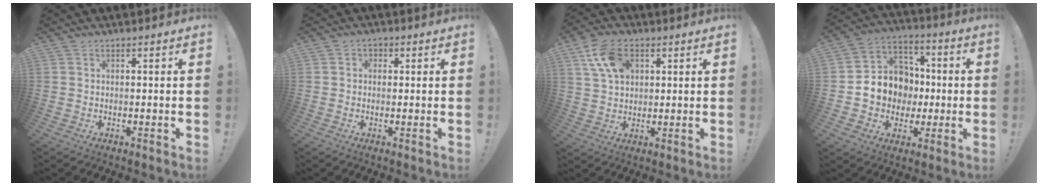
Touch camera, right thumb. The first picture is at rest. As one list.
[{"total": 2.0, "force": [-0.3, 1.7, 1.0], "torque": [-0.015, 0.008, -0.006]}, {"total": 11.3, "force": [4.5, 7.4, 7.2], "torque": [-0.123, -0.004, 0.086]}, {"total": 11.9, "force": [-1.6, 11.1, 3.7], "torque": [-0.036, 0.013, -0.011]}]